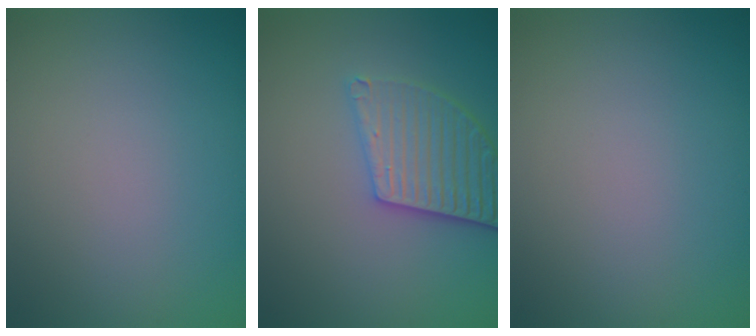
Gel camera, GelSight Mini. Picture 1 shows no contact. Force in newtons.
{"total": 3.7, "press": 3.3, "slide": 1.7}
{"total": 0.0}